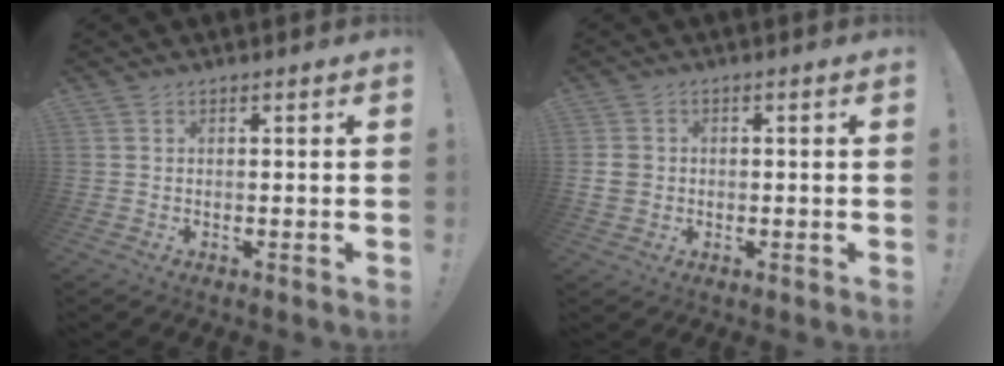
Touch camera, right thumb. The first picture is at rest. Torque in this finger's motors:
{"motor_torque": [0.06, -0.06, 0.09, 0.32, 0.01]}